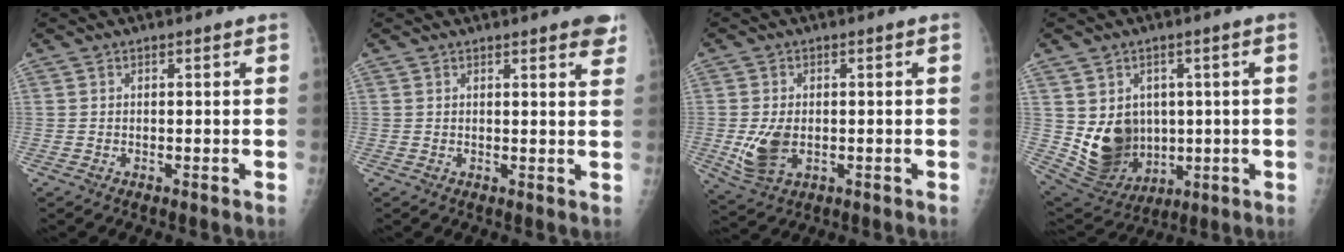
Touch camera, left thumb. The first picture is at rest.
{"total": 5.1, "force": [3.5, 1.1, 3.5], "torque": [-0.024, -0.008, 0.033]}
{"total": 6.8, "force": [-1.1, 4.3, 5.1], "torque": [-0.098, -0.003, -0.010]}
{"total": 12.5, "force": [0.4, 10.4, 7.0], "torque": [-0.080, -0.011, 0.040]}